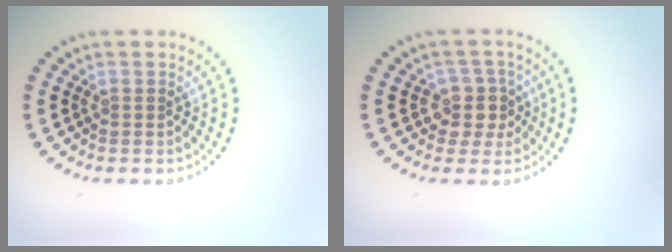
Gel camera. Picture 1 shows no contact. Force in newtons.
{"total": 2.8, "press": 2.4, "slide": 1.5}